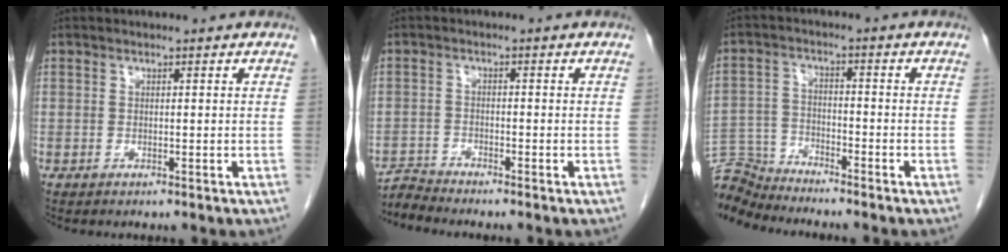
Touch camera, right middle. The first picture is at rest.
{"total": 3.1, "force": [-2.8, -1.0, -0.8], "torque": [0.013, -0.017, -0.055]}
{"total": 8.6, "force": [-8.6, 0.0, 0.1], "torque": [-0.012, 0.007, -0.168]}